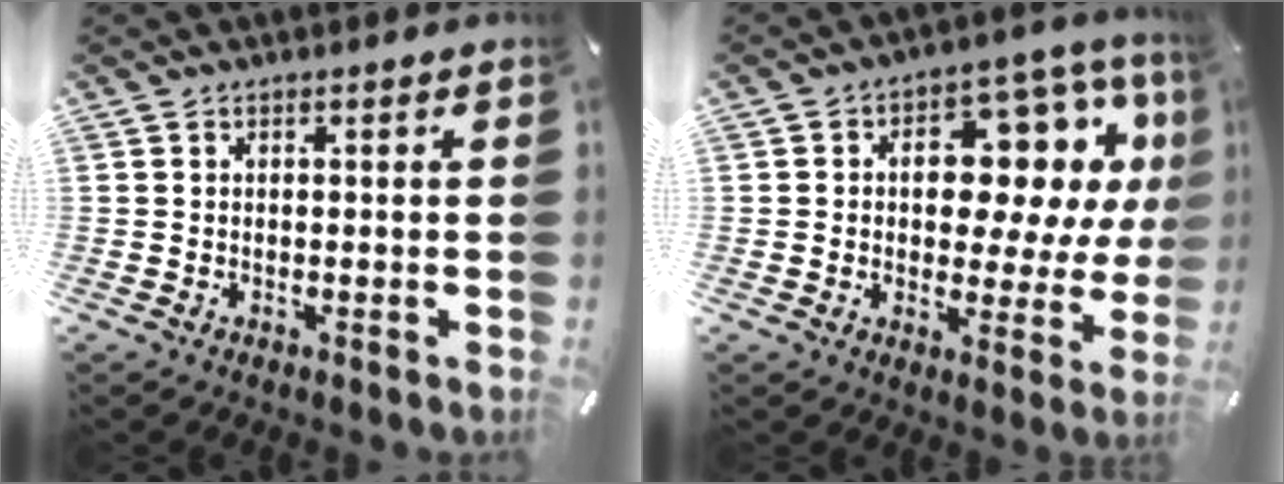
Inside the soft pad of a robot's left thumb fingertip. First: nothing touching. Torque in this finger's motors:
{"motor_torque": [2.51, 2.50, 1.40, -1.23, 0.43]}